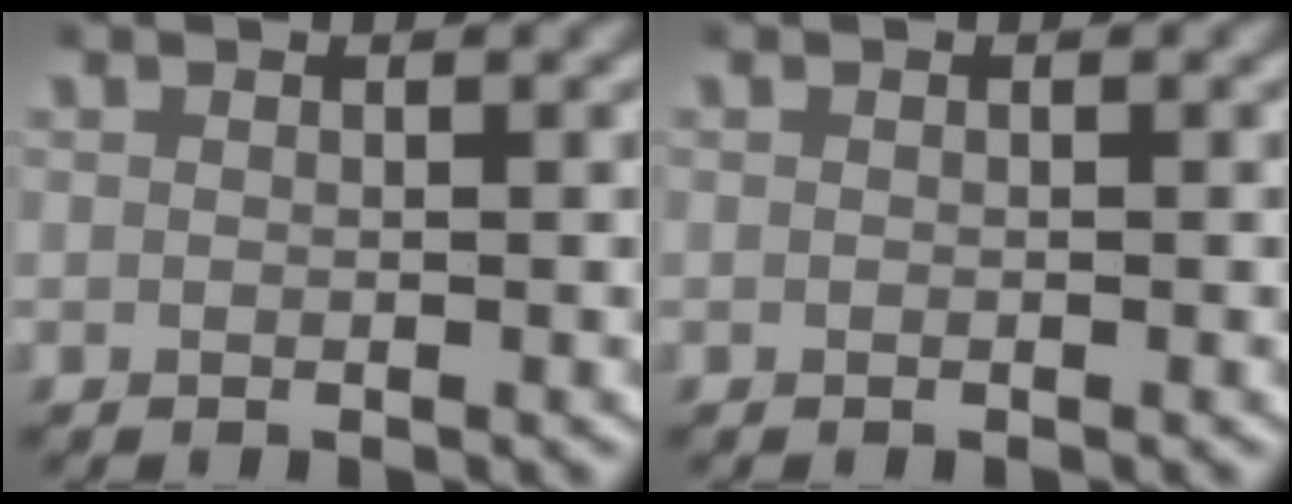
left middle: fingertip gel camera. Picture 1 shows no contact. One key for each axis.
{"total": 0.0}